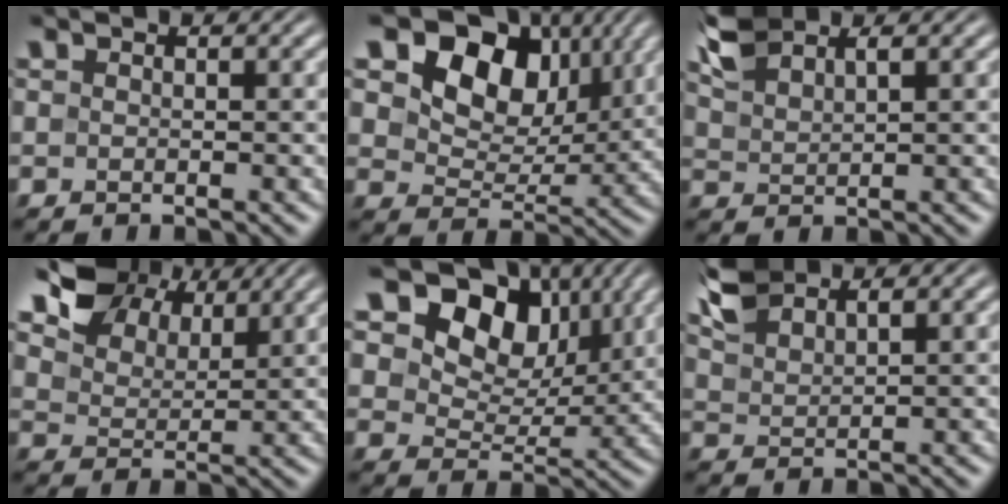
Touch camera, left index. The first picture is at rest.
{"total": 11.8, "force": [5.9, 7.7, 6.7], "torque": [-0.122, 0.019, 0.090]}
{"total": 3.3, "force": [2.7, 0.9, 1.6], "torque": [-0.046, 0.010, 0.059]}
{"total": 7.3, "force": [5.5, 3.8, 3.0], "torque": [-0.071, 0.012, 0.096]}
{"total": 14.3, "force": [8.1, 8.9, 7.7], "torque": [-0.153, 0.030, 0.135]}
{"total": 3.6, "force": [3.0, 1.1, 1.5], "torque": [-0.044, 0.011, 0.066]}